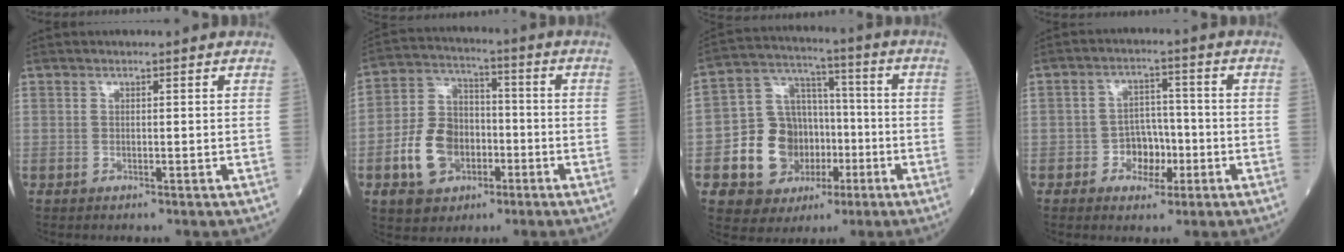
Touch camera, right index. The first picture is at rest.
{"total": 11.1, "force": [-3.7, 8.2, 6.5], "torque": [-0.148, 0.020, -0.061]}
{"total": 13.4, "force": [-3.5, 10.8, 7.1], "torque": [-0.131, 0.035, -0.048]}
{"total": 5.2, "force": [-1.8, 3.9, 2.9], "torque": [-0.041, 0.015, -0.029]}